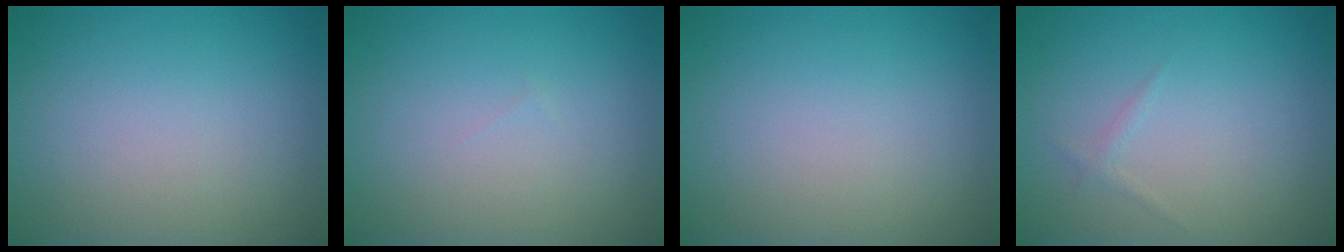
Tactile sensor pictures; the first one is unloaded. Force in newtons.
{"total": 0.0}
{"total": 0.0}
{"total": 0.6, "press": 0.6, "slide": 0.1}